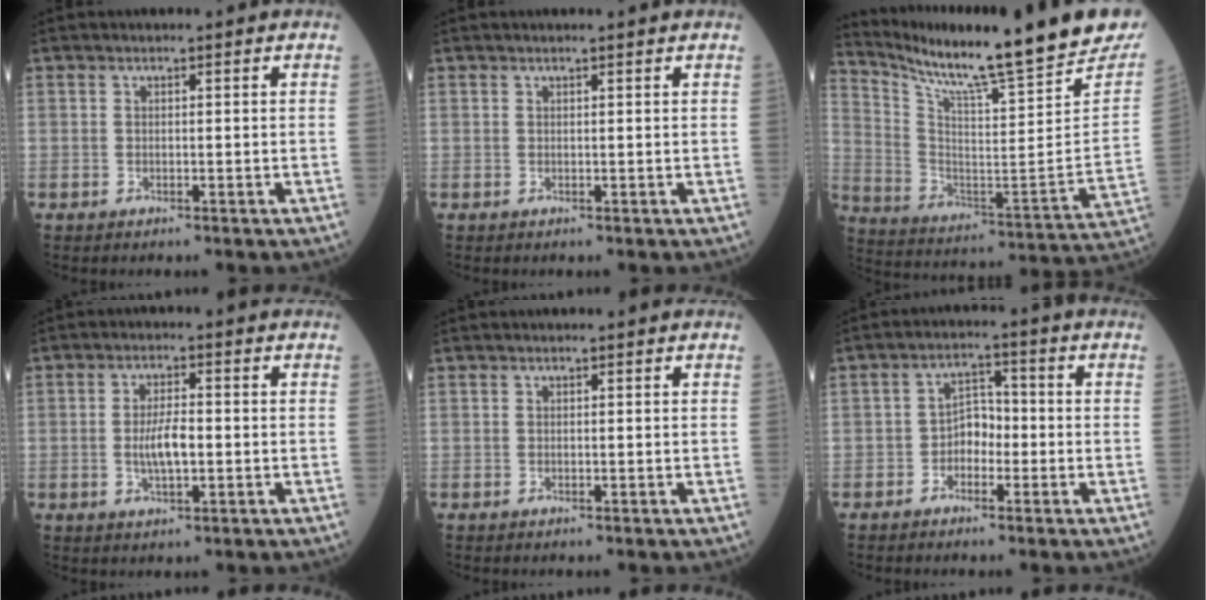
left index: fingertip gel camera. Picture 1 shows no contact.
{"total": 1.0, "force": [0.9, -0.2, 0.4], "torque": [-0.014, 0.002, 0.016]}
{"total": 27.1, "force": [23.6, 1.2, 13.3], "torque": [-0.231, -0.092, 0.337]}
{"total": 5.0, "force": [-0.7, 1.4, 4.7], "torque": [-0.099, 0.001, -0.012]}
{"total": 0.0}
{"total": 4.1, "force": [-1.4, 2.5, 2.9], "torque": [-0.046, 0.014, -0.032]}